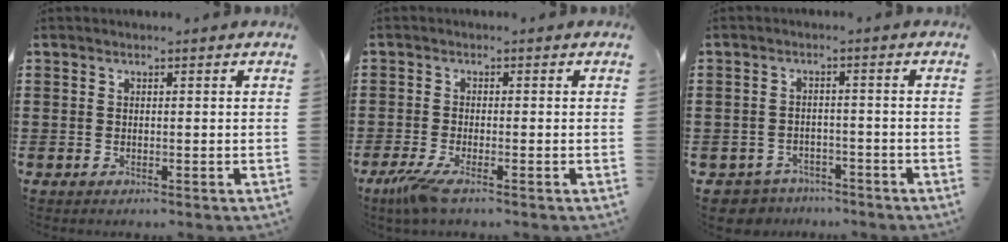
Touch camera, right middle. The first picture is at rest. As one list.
[{"total": 3.4, "force": [-2.4, 0.1, 2.4], "torque": [-0.062, -0.018, -0.048]}, {"total": 3.4, "force": [-3.2, 1.0, -0.3], "torque": [-0.013, -0.002, -0.073]}]